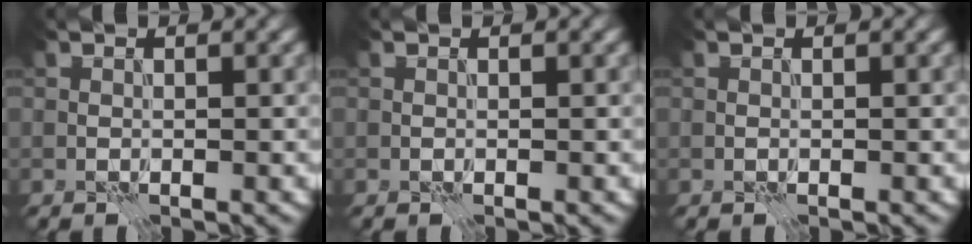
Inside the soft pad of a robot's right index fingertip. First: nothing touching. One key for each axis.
{"total": 0.0}
{"total": 0.0}